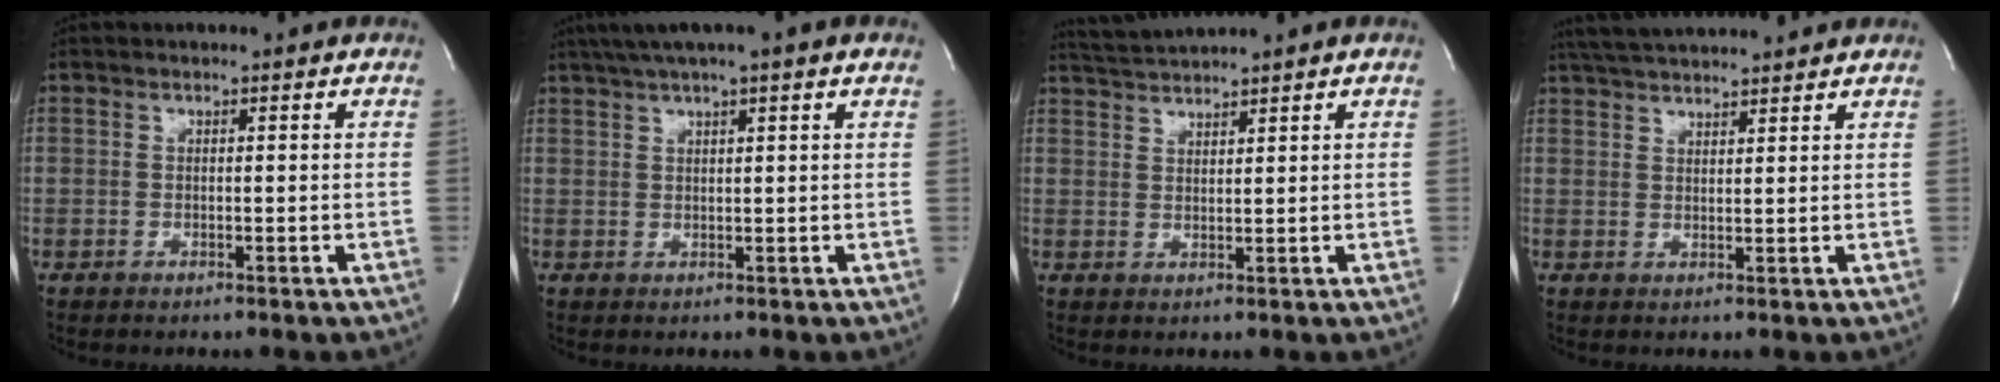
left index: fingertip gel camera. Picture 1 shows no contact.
{"total": 8.2, "force": [5.8, -0.1, 5.7], "torque": [-0.098, 0.040, 0.087]}
{"total": 3.4, "force": [3.2, -1.2, 0.4], "torque": [-0.017, 0.005, 0.067]}
{"total": 9.1, "force": [8.5, 0.5, 3.2], "torque": [-0.065, 0.031, 0.133]}